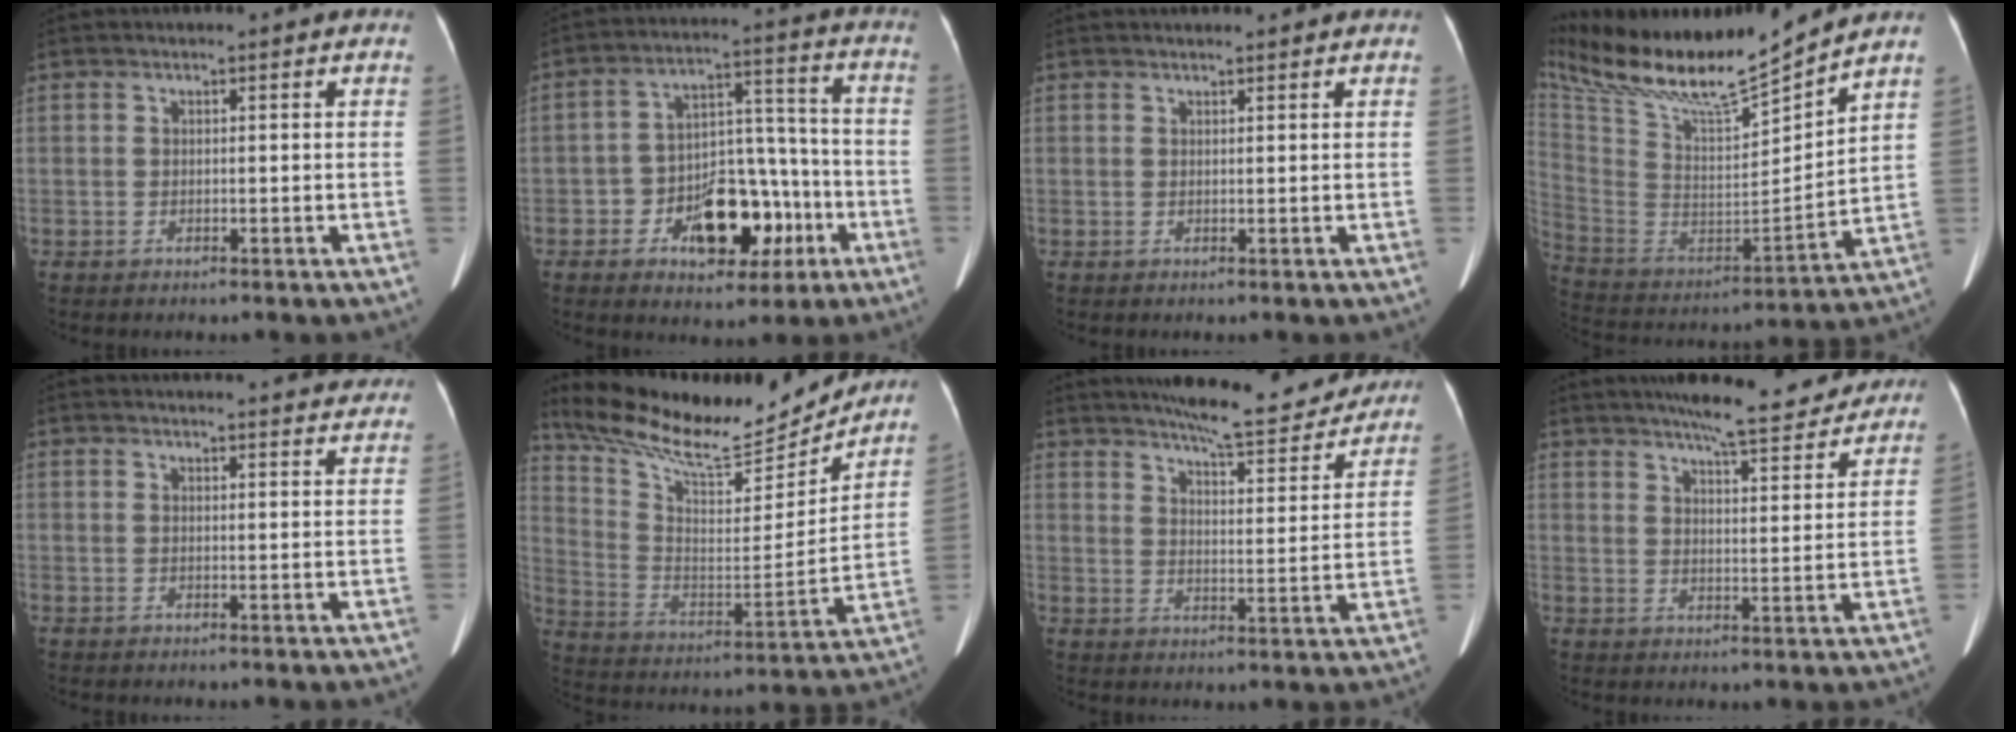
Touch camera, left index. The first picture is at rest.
{"total": 13.2, "force": [-5.2, 7.4, 9.5], "torque": [-0.153, 0.035, -0.070]}
{"total": 2.2, "force": [2.0, 0.2, 0.7], "torque": [-0.010, 0.017, 0.027]}
{"total": 19.8, "force": [17.1, 1.1, 10.0], "torque": [-0.200, -0.013, 0.314]}
{"total": 11.1, "force": [10.7, 1.5, 2.8], "torque": [-0.015, -0.001, 0.105]}
{"total": 20.9, "force": [19.2, 3.9, 7.3], "torque": [-0.139, -0.019, 0.308]}
{"total": 15.4, "force": [14.0, 2.4, 5.8], "torque": [-0.078, -0.017, 0.183]}
{"total": 12.8, "force": [11.5, 1.6, 5.5], "torque": [-0.075, 0.000, 0.151]}